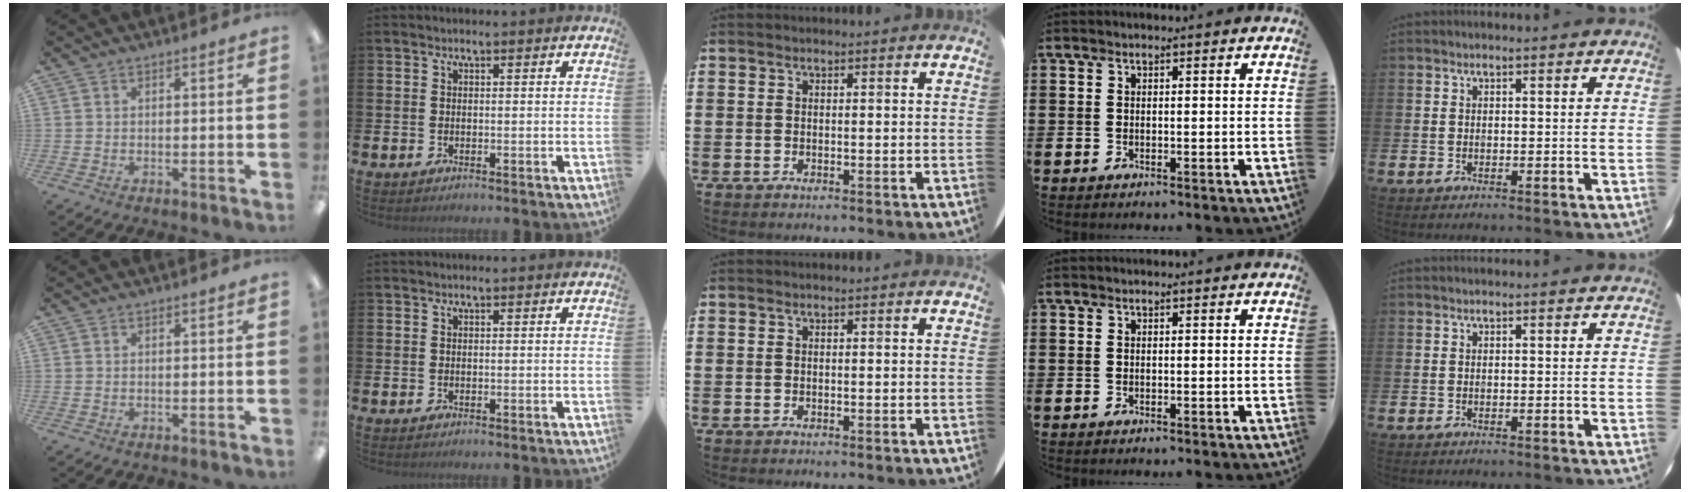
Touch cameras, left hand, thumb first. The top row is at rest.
{}